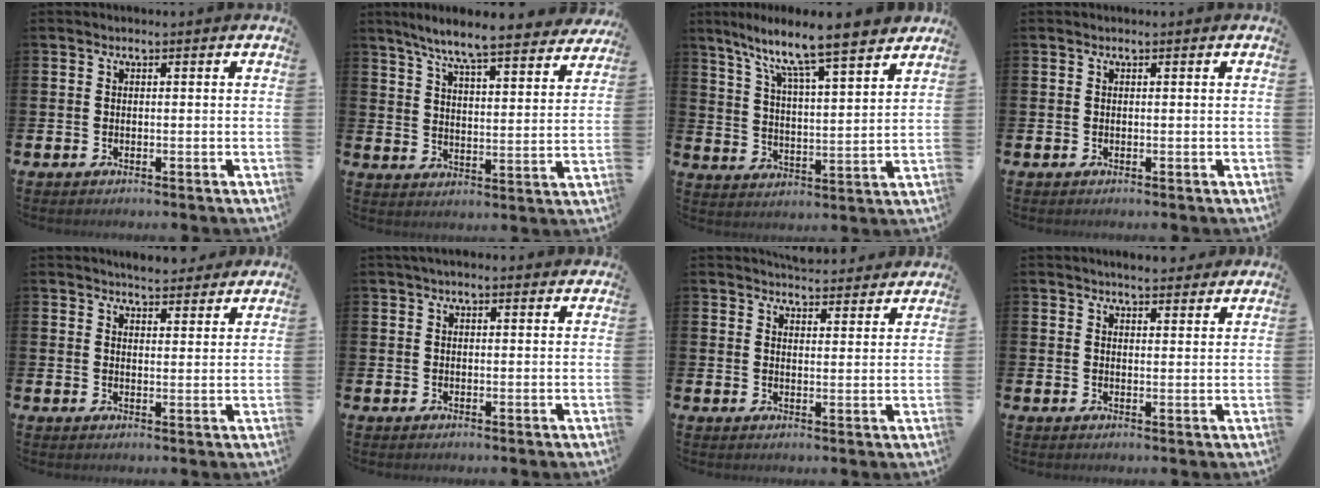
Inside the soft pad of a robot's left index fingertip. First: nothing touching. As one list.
[{"total": 8.1, "force": [7.4, 0.4, 3.3], "torque": [-0.088, -0.048, 0.127]}, {"total": 9.5, "force": [8.6, 0.2, 4.0], "torque": [-0.108, -0.062, 0.144]}, {"total": 0.0}, {"total": 4.6, "force": [4.6, 0.6, 0.1], "torque": [-0.010, -0.021, 0.085]}, {"total": 1.6, "force": [1.4, 0.3, 0.7], "torque": [-0.016, 0.004, 0.026]}, {"total": 5.1, "force": [5.0, 0.7, 0.2], "torque": [-0.006, -0.030, 0.091]}, {"total": 3.6, "force": [3.5, 0.4, 0.2], "torque": [-0.008, -0.016, 0.064]}]